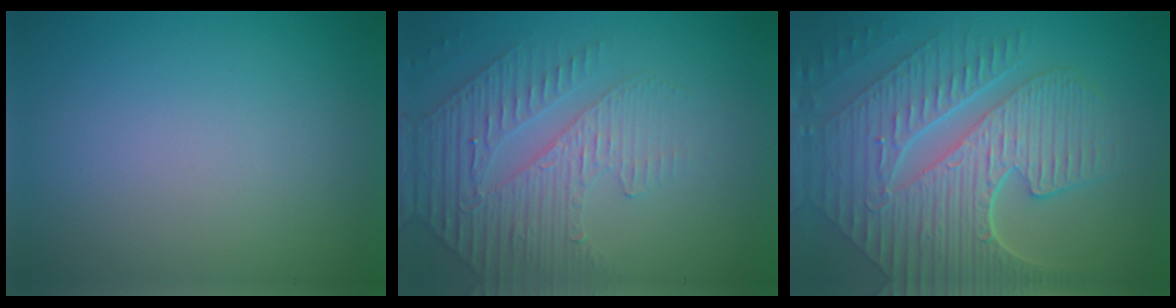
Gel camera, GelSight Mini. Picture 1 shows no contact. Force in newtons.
{"total": 4.7, "press": 3.3, "slide": 3.4}
{"total": 10.2, "press": 6.9, "slide": 7.5}